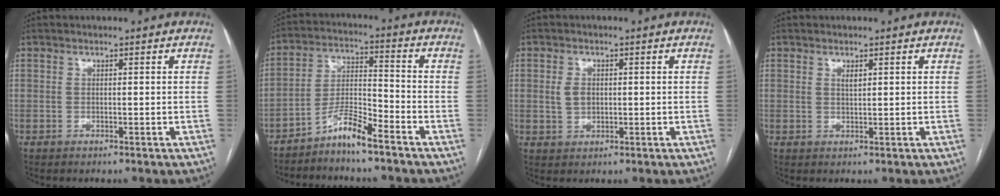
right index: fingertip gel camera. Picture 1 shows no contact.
{"total": 6.7, "force": [-5.3, 0.5, 4.1], "torque": [-0.085, -0.001, -0.103]}
{"total": 2.8, "force": [0.4, 2.0, 1.9], "torque": [-0.039, 0.007, 0.011]}
{"total": 1.1, "force": [0.6, 0.3, 0.9], "torque": [-0.018, -0.001, 0.011]}